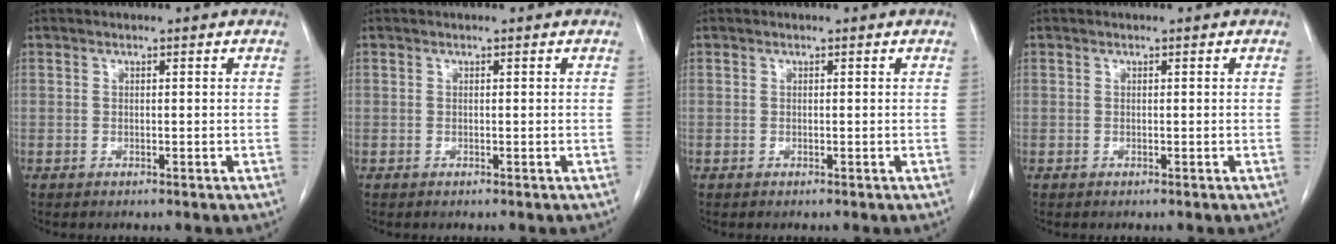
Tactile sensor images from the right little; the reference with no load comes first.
{"total": 0.0}
{"total": 0.0}
{"total": 0.0}